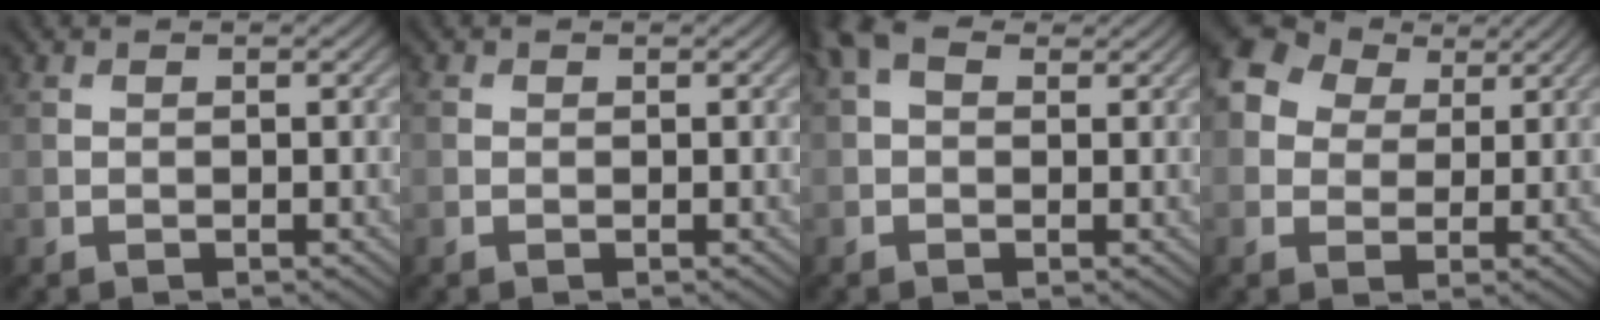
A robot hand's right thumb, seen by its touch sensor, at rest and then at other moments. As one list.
[{"total": 0.0}, {"total": 3.3, "force": [1.2, 2.0, 2.3], "torque": [-0.047, 0.009, 0.013]}, {"total": 7.8, "force": [3.3, 5.9, 3.8], "torque": [-0.117, 0.026, 0.046]}]